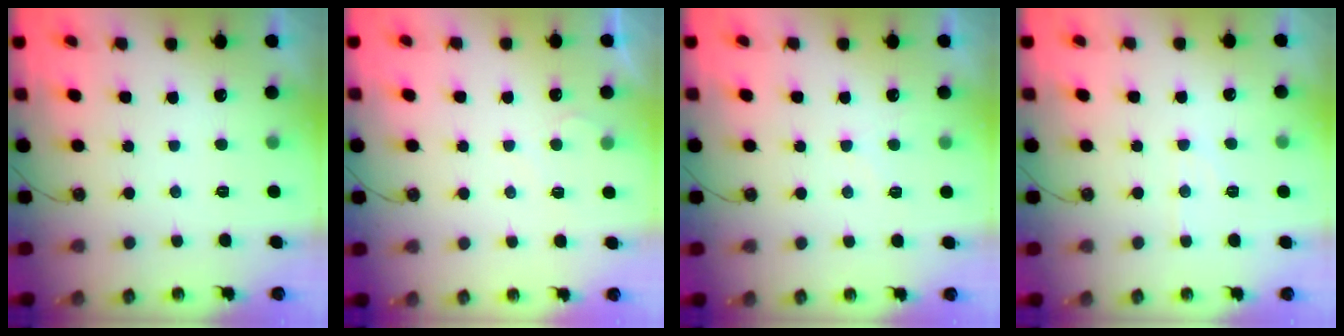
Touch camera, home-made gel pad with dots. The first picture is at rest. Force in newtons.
{"total": 3.6, "press": 3.6, "slide": 0.5}
{"total": 4.8, "press": 4.8, "slide": 0.6}
{"total": 6.0, "press": 6.0, "slide": 0.7}